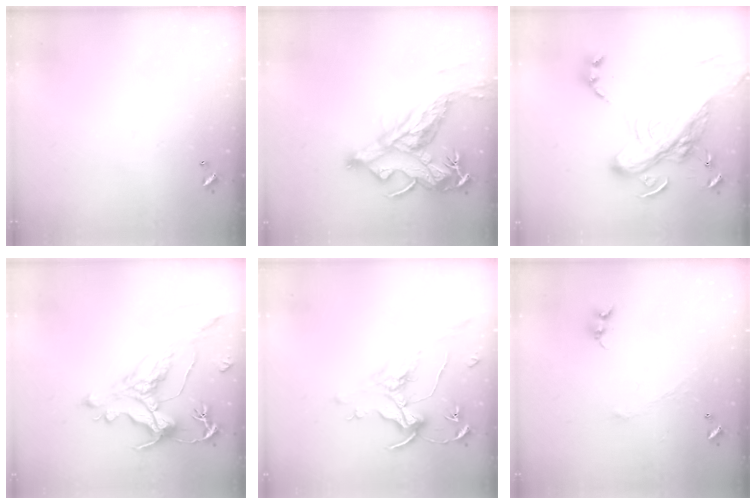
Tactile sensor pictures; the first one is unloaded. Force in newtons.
{"total": 13.7, "press": 13.6, "slide": 2.0}
{"total": 11.6, "press": 11.5, "slide": 1.4}
{"total": 2.2, "press": 1.7, "slide": 1.4}
{"total": 1.6, "press": 1.4, "slide": 0.7}
{"total": 0.0}